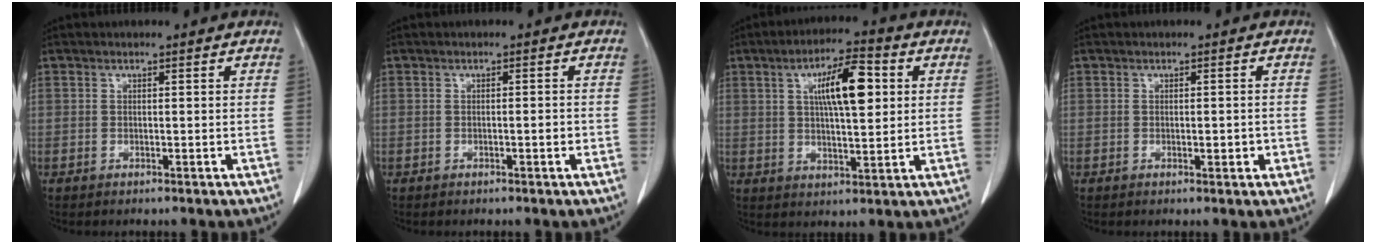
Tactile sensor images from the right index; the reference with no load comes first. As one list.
[{"total": 1.0, "force": [-0.3, 0.2, 0.9], "torque": [-0.013, 0.002, -0.004]}, {"total": 10.2, "force": [2.8, 2.5, 9.4], "torque": [-0.161, 0.013, 0.047]}, {"total": 1.6, "force": [-0.4, 0.6, 1.4], "torque": [-0.019, 0.000, -0.002]}]